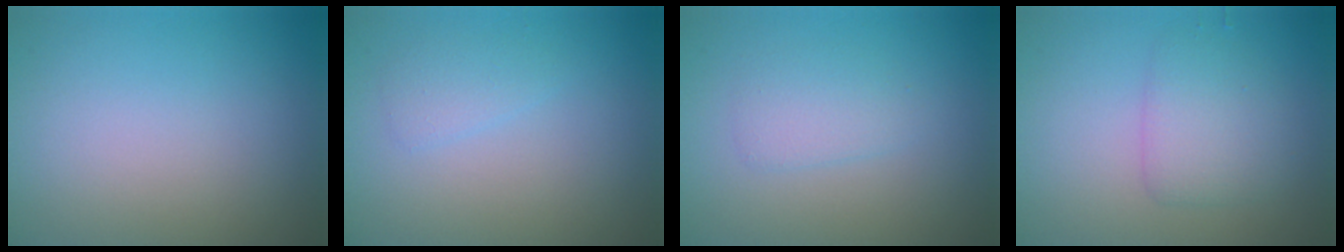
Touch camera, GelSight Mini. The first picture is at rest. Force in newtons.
{"total": 1.4, "press": 1.4, "slide": 0.1}
{"total": 1.9, "press": 1.9, "slide": 0.0}
{"total": 2.9, "press": 2.9, "slide": 0.0}